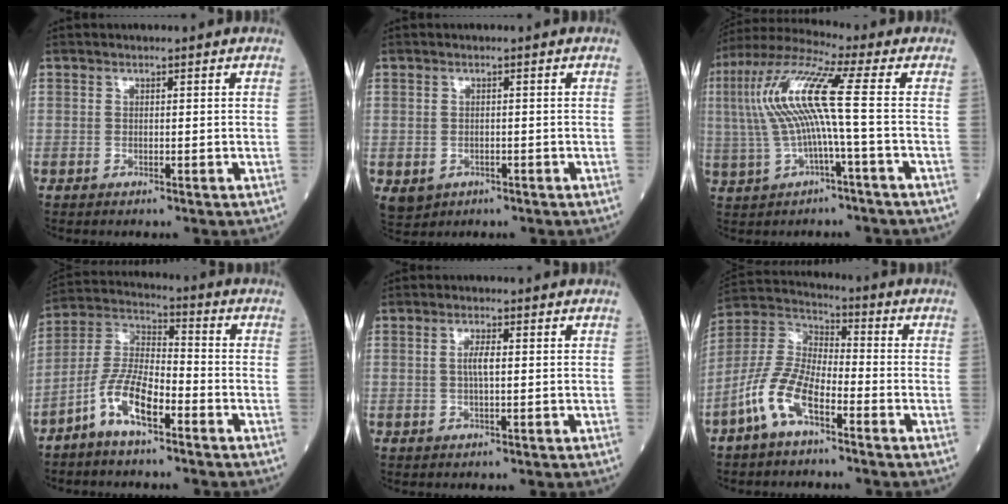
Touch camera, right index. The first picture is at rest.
{"total": 3.4, "force": [-1.5, 2.7, 1.4], "torque": [-0.022, -0.004, -0.013]}
{"total": 12.2, "force": [0.4, -0.2, 12.2], "torque": [-0.258, 0.027, 0.004]}
{"total": 9.4, "force": [-5.3, 2.6, 7.3], "torque": [-0.158, 0.006, -0.108]}
{"total": 2.4, "force": [0.2, 0.4, 2.3], "torque": [-0.047, 0.000, 0.003]}
{"total": 10.1, "force": [-5.5, 3.7, 7.7], "torque": [-0.185, 0.008, -0.113]}